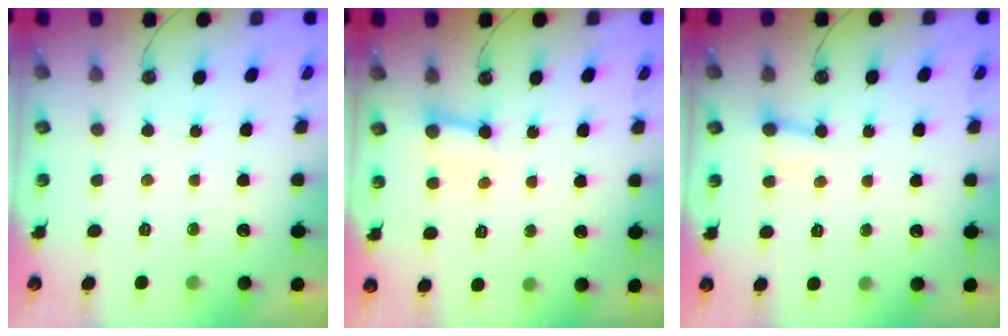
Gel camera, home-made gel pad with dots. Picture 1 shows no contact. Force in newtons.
{"total": 3.4, "press": 3.4, "slide": 0.4}
{"total": 2.5, "press": 2.5, "slide": 0.2}